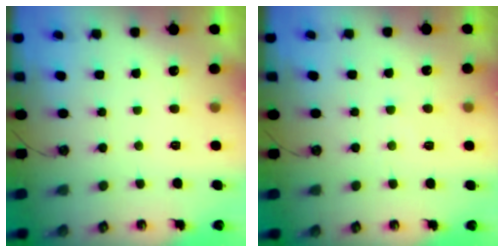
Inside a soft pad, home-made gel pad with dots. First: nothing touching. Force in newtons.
{"total": 2.8, "press": 2.7, "slide": 0.4}